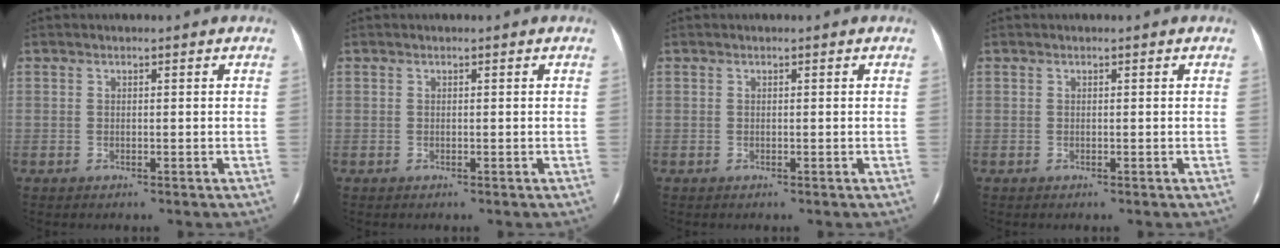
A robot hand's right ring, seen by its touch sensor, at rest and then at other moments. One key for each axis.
{"total": 0.0}
{"total": 0.0}
{"total": 0.0}